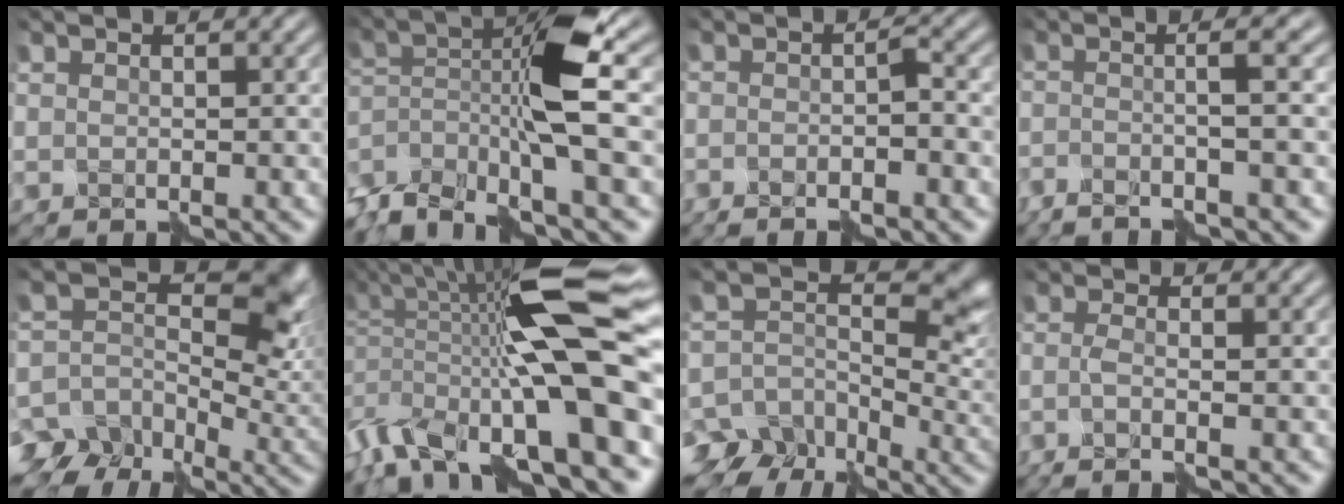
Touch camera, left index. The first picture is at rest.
{"total": 10.1, "force": [-5.1, 2.4, 8.4], "torque": [-0.157, 0.011, -0.108]}
{"total": 1.5, "force": [-0.9, -0.3, 1.2], "torque": [-0.022, 0.006, -0.016]}
{"total": 3.9, "force": [-1.4, 0.1, 3.7], "torque": [-0.040, 0.006, -0.041]}
{"total": 13.6, "force": [-1.8, 10.6, 8.4], "torque": [-0.162, -0.011, -0.022]}
{"total": 17.5, "force": [-1.8, 5.8, 16.4], "torque": [-0.288, 0.011, -0.032]}
{"total": 14.2, "force": [-3.9, 11.0, 8.1], "torque": [-0.159, 0.003, -0.063]}
{"total": 1.5, "force": [-0.6, -0.3, 1.3], "torque": [-0.030, 0.005, -0.015]}